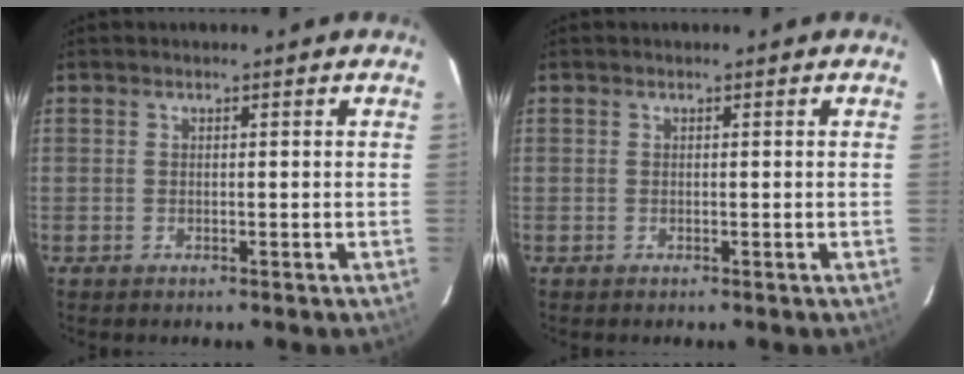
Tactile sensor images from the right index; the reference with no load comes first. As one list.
[{"total": 0.0}]